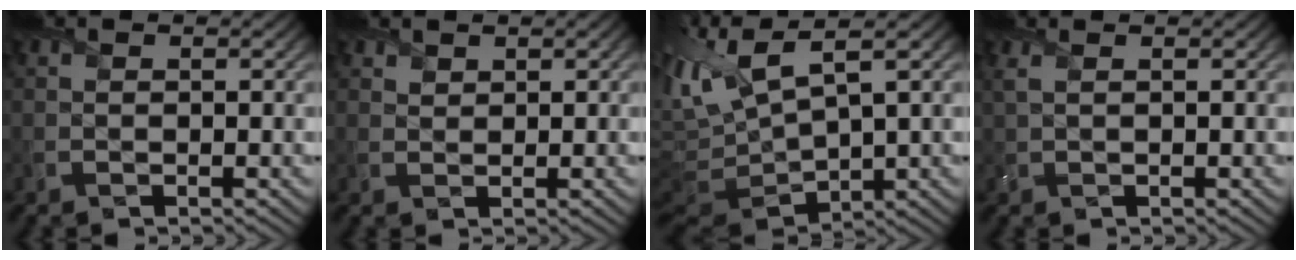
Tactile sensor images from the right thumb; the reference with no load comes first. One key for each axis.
{"total": 1.2, "fx": 1.0, "fy": 0.6, "fz": 0.2, "tx": -0.007, "ty": -0.001, "tz": 0.024}
{"total": 11.9, "fx": 3.3, "fy": 4.7, "fz": 10.4, "tx": -0.273, "ty": 0.002, "tz": 0.071}
{"total": 1.2, "fx": 0.7, "fy": 0.3, "fz": 0.9, "tx": -0.027, "ty": 0.004, "tz": 0.016}